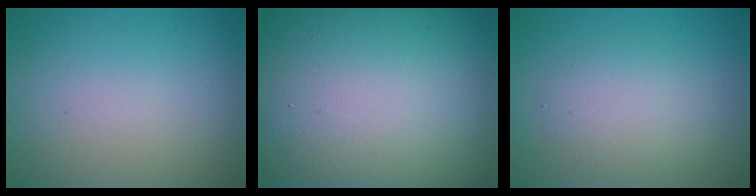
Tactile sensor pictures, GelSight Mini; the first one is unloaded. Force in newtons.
{"total": 21.4, "press": 21.4, "slide": 0.7}
{"total": 3.0, "press": 3.0, "slide": 0.2}